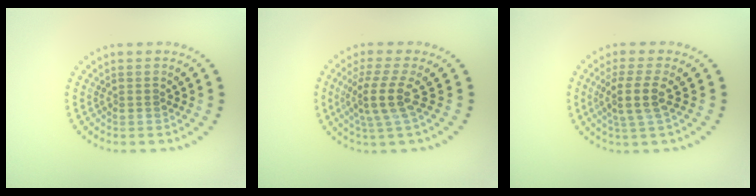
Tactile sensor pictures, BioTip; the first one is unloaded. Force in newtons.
{"total": 3.4, "press": 2.4, "slide": 2.4}
{"total": 2.9, "press": 2.3, "slide": 1.7}